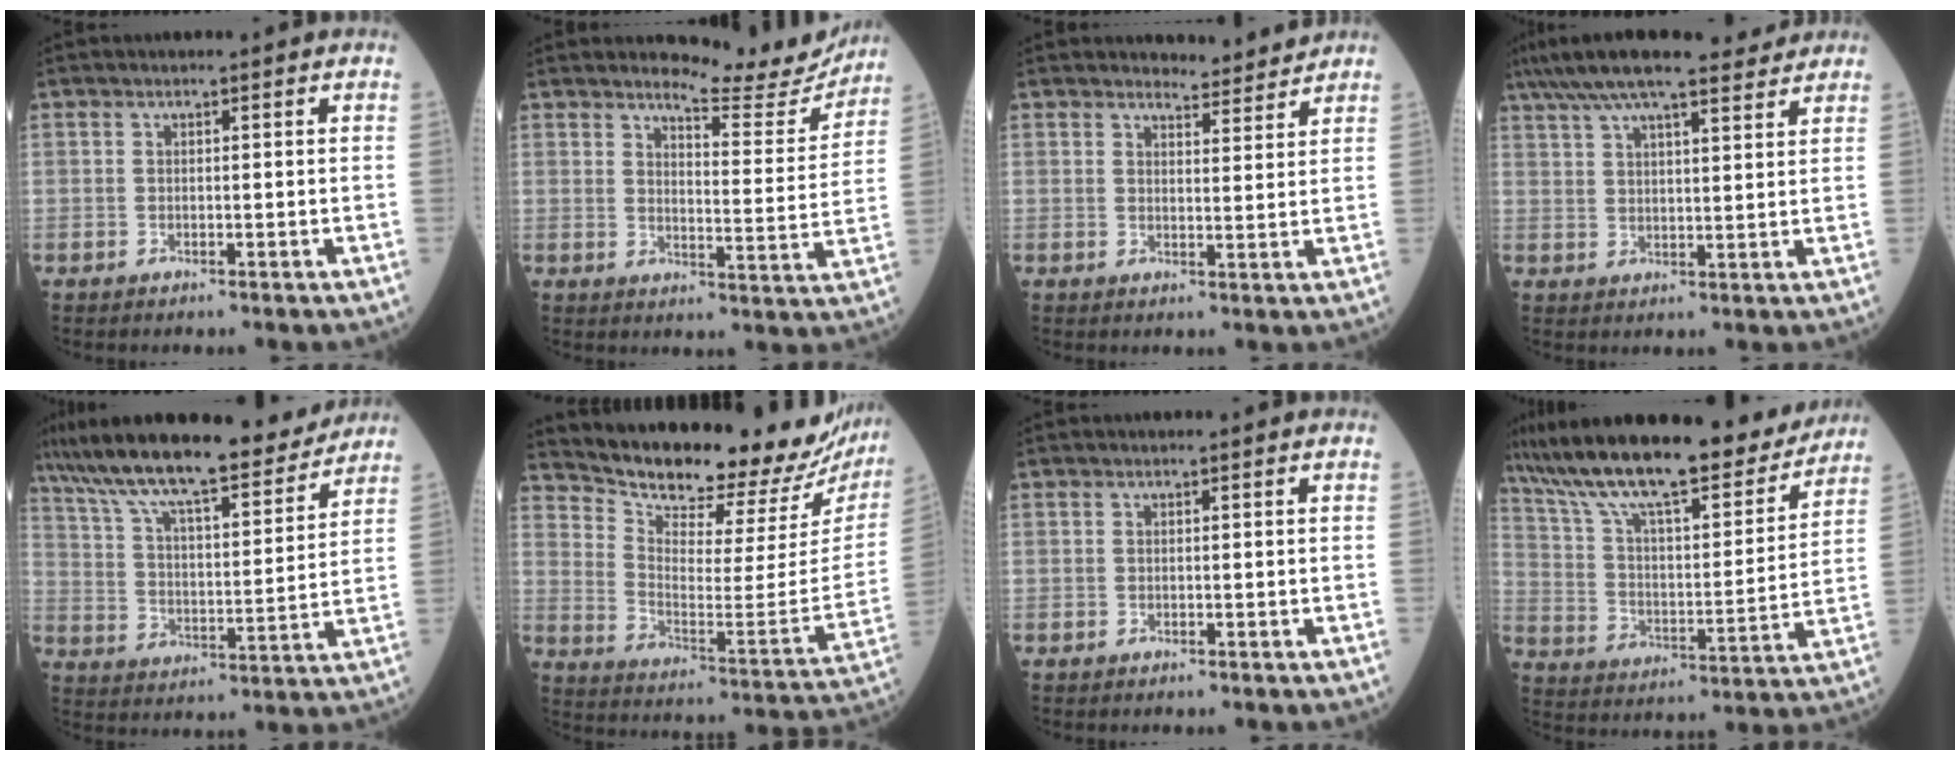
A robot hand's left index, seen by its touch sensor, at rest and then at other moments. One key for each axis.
{"total": 10.6, "fx": 10.5, "fy": 0.9, "fz": 1.4, "tx": -0.018, "ty": -0.047, "tz": 0.127}
{"total": 3.9, "fx": 3.9, "fy": 0.4, "fz": -0.4, "tx": -0.005, "ty": -0.007, "tz": 0.051}
{"total": 16.0, "fx": 13.4, "fy": 2.8, "fz": 8.3, "tx": -0.158, "ty": 0.039, "tz": 0.206}
{"total": 20.1, "fx": 17.2, "fy": 3.1, "fz": 9.9, "tx": -0.174, "ty": 0.016, "tz": 0.275}
{"total": 25.7, "fx": 24.1, "fy": 5.5, "fz": 6.9, "tx": -0.119, "ty": -0.094, "tz": 0.319}
{"total": 0.0}
{"total": 24.6, "fx": 20.6, "fy": 4.8, "fz": 12.5, "tx": -0.214, "ty": 0.003, "tz": 0.321}